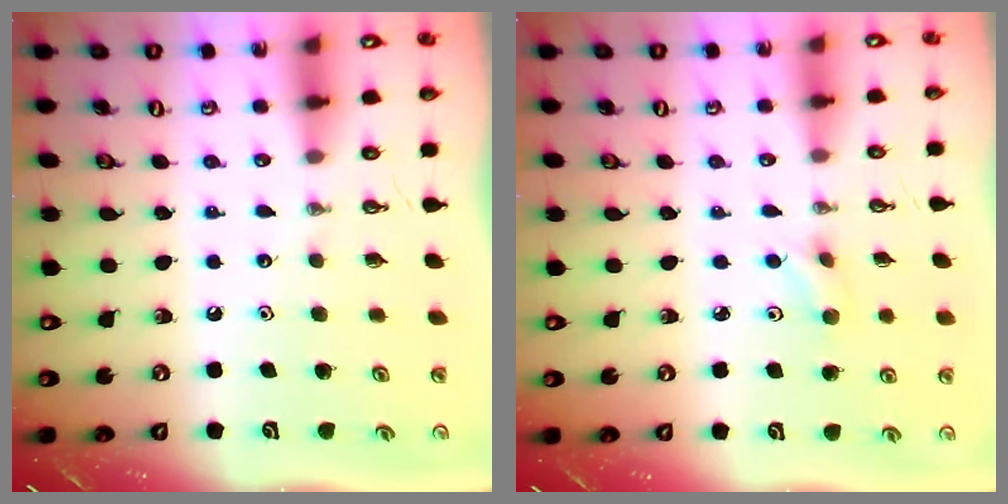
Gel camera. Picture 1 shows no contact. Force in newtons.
{"total": 3.6, "press": 3.5, "slide": 0.7}